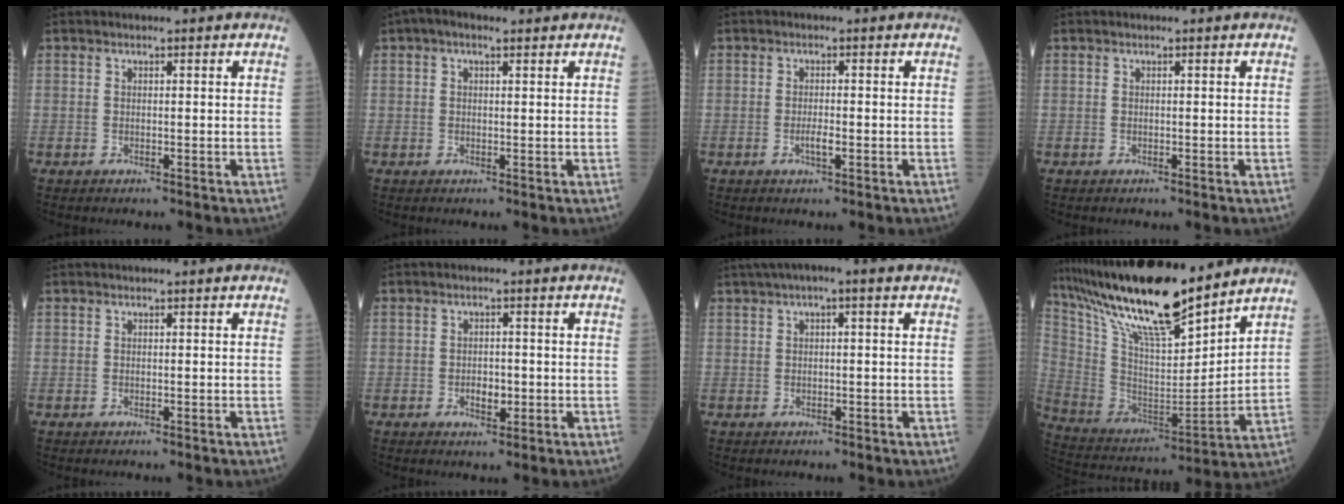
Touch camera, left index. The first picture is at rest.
{"total": 3.3, "force": [1.9, 1.3, 2.3], "torque": [-0.049, 0.024, 0.031]}
{"total": 1.7, "force": [-0.6, 0.3, 1.6], "torque": [-0.033, -0.001, -0.009]}
{"total": 0.0}
{"total": 0.0}
{"total": 2.6, "force": [-0.7, 1.5, 2.0], "torque": [-0.033, 0.002, -0.006]}
{"total": 4.6, "force": [2.5, 0.5, 3.8], "torque": [-0.067, 0.030, 0.038]}
{"total": 19.2, "force": [15.8, 2.7, 10.7], "torque": [-0.201, 0.008, 0.294]}